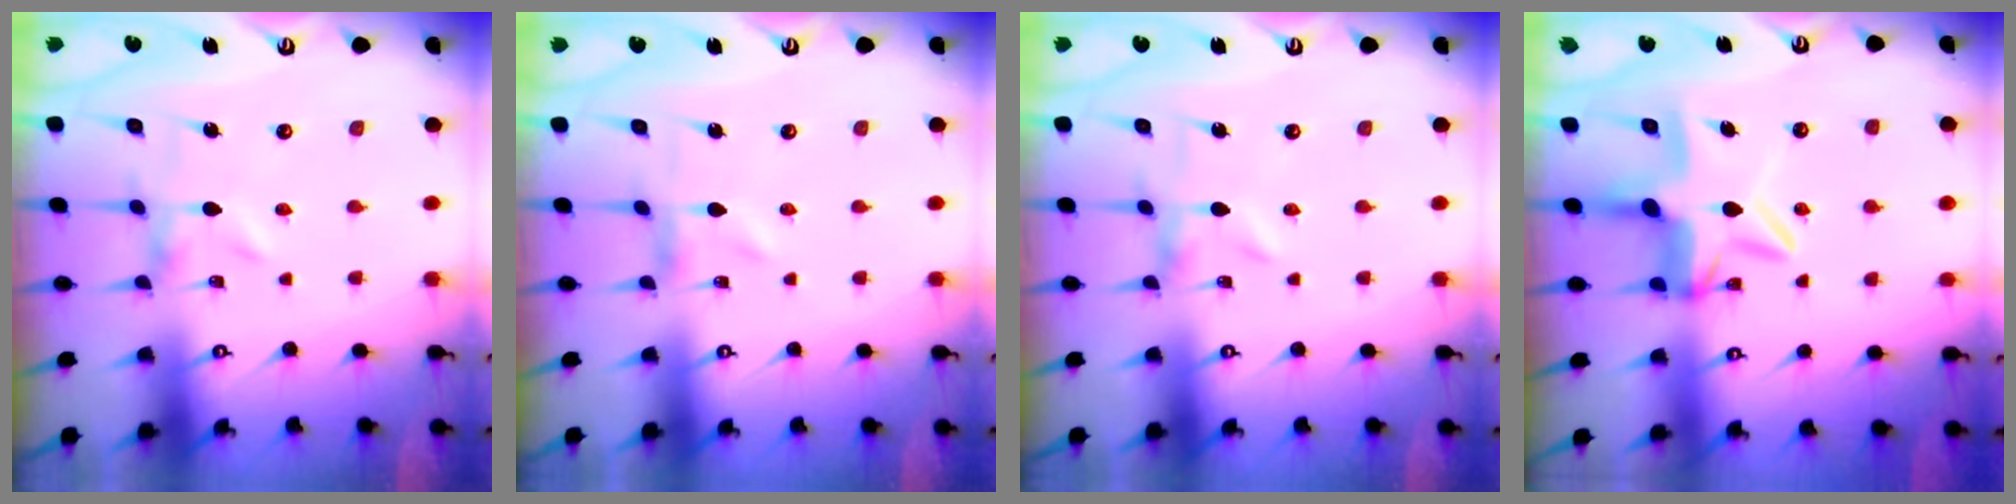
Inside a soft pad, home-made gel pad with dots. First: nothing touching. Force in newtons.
{"total": 0.0}
{"total": 0.0}
{"total": 10.4, "press": 10.3, "slide": 1.4}